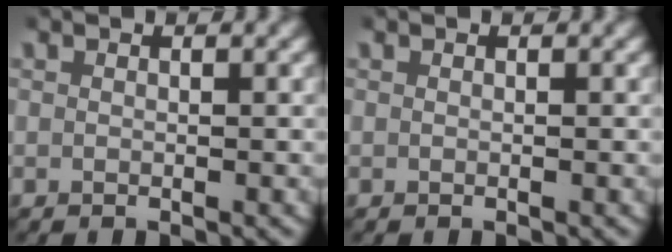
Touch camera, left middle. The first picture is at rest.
{"total": 0.0}